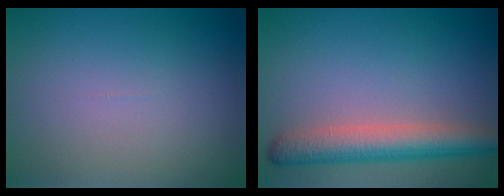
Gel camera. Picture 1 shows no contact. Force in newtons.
{"total": 5.2, "press": 5.2, "slide": 0.2}